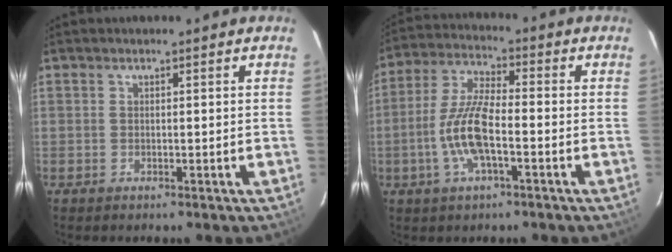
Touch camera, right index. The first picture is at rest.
{"total": 10.4, "force": [-3.2, 2.7, 9.5], "torque": [-0.202, 0.001, -0.064]}